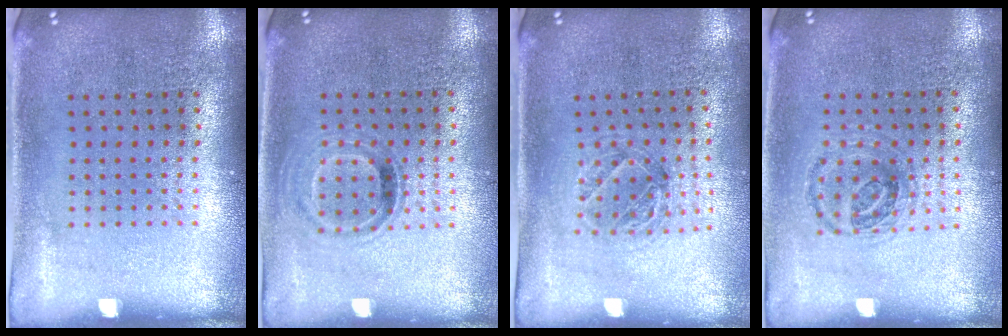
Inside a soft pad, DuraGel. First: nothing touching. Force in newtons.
{"total": 0.9, "press": 0.8, "slide": 0.4}
{"total": 1.0, "press": 1.0, "slide": 0.2}
{"total": 0.9, "press": 0.9, "slide": 0.2}